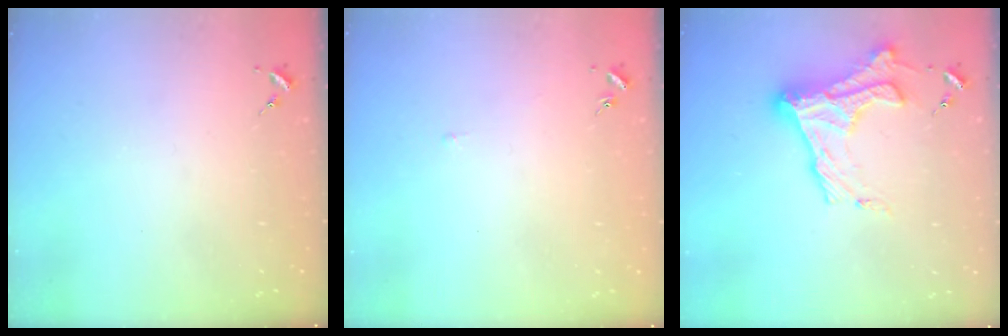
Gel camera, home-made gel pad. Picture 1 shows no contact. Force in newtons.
{"total": 2.4, "press": 2.4, "slide": 0.3}
{"total": 19.0, "press": 19.0, "slide": 1.3}